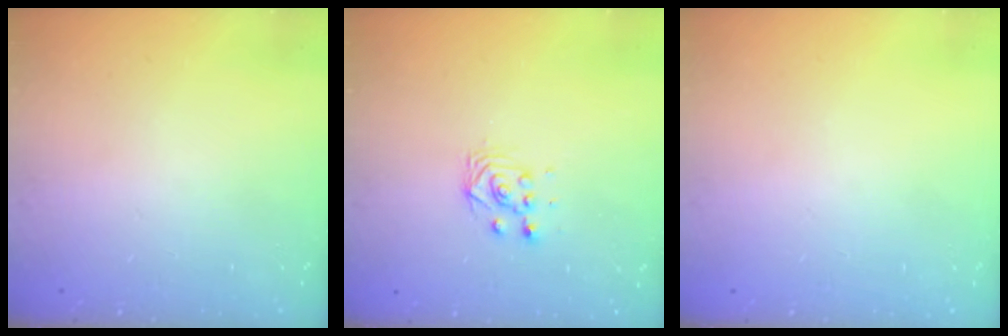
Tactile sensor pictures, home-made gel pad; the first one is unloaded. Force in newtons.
{"total": 2.8, "press": 2.5, "slide": 1.3}
{"total": 0.0}